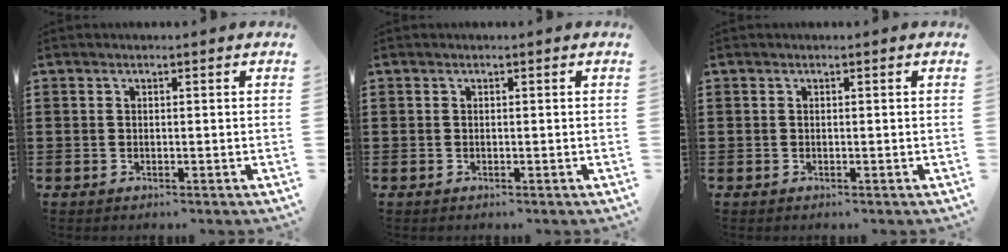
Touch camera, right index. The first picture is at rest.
{"total": 0.0}
{"total": 0.0}